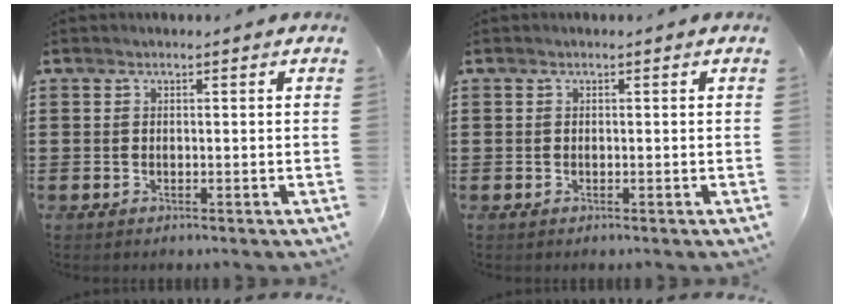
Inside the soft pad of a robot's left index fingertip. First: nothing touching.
{"total": 0.0}